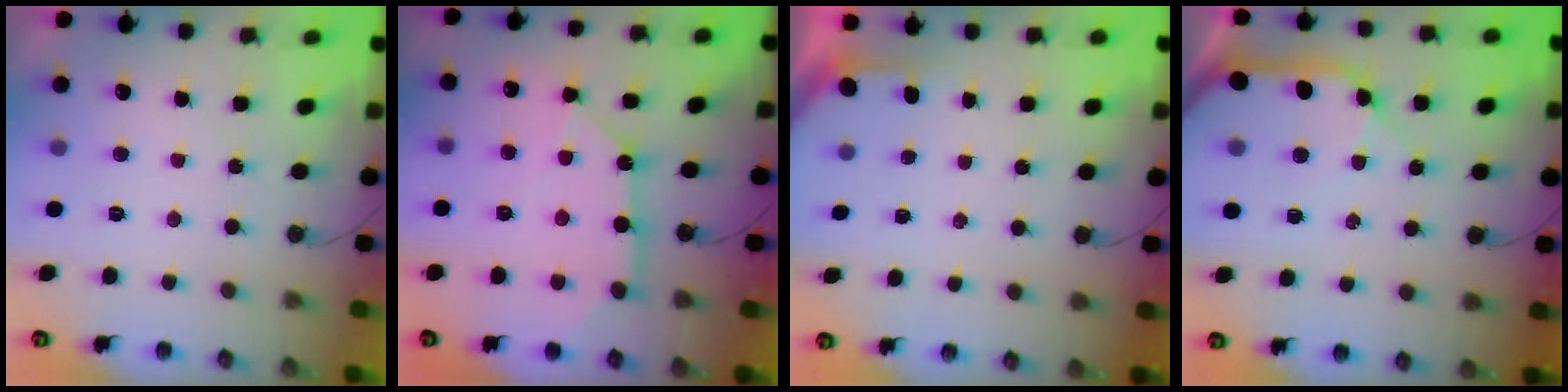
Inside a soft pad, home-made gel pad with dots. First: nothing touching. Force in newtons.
{"total": 12.3, "press": 12.2, "slide": 1.6}
{"total": 1.5, "press": 1.5, "slide": 0.1}
{"total": 15.0, "press": 14.8, "slide": 2.4}